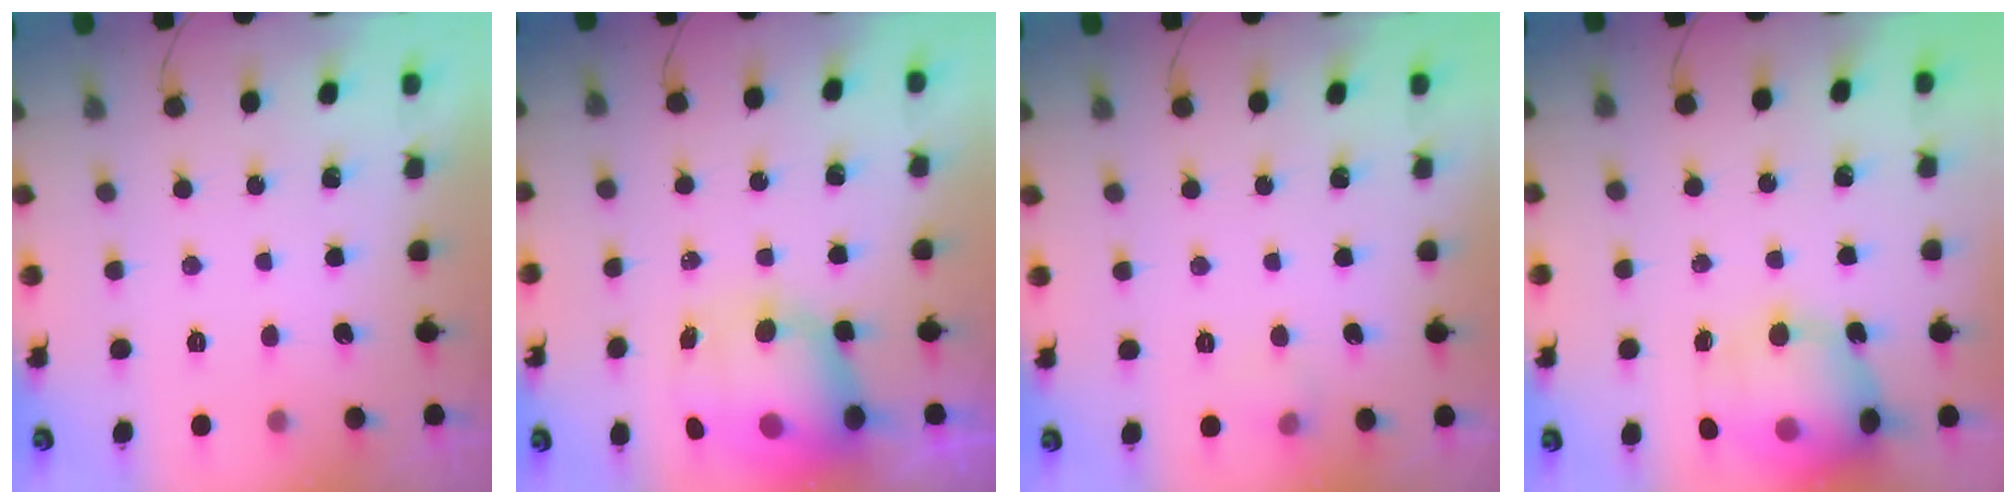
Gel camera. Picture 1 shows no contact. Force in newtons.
{"total": 13.3, "press": 12.9, "slide": 3.3}
{"total": 5.0, "press": 4.1, "slide": 2.7}
{"total": 19.0, "press": 16.9, "slide": 8.7}